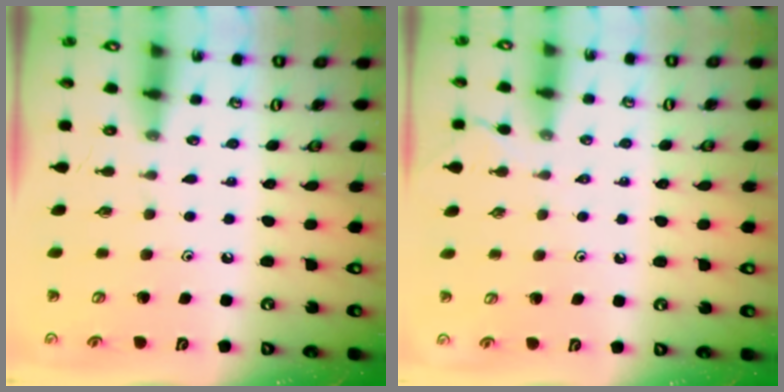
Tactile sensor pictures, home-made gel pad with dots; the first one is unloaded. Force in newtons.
{"total": 1.8, "press": 1.8, "slide": 0.3}